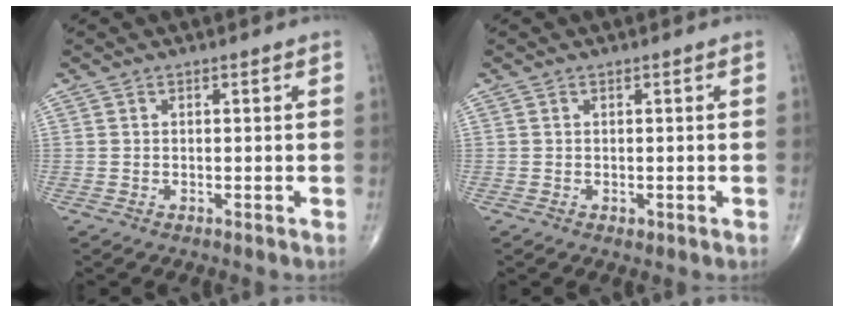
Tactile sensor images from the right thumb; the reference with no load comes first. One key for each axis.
{"total": 0.7, "fx": -0.2, "fy": 0.5, "fz": 0.5, "tx": -0.003, "ty": -0.001, "tz": -0.002}